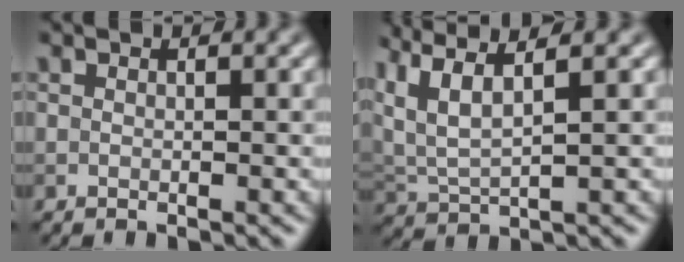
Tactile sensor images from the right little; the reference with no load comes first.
{"total": 5.4, "force": [3.6, 1.4, 3.6], "torque": [-0.092, 0.010, 0.071]}